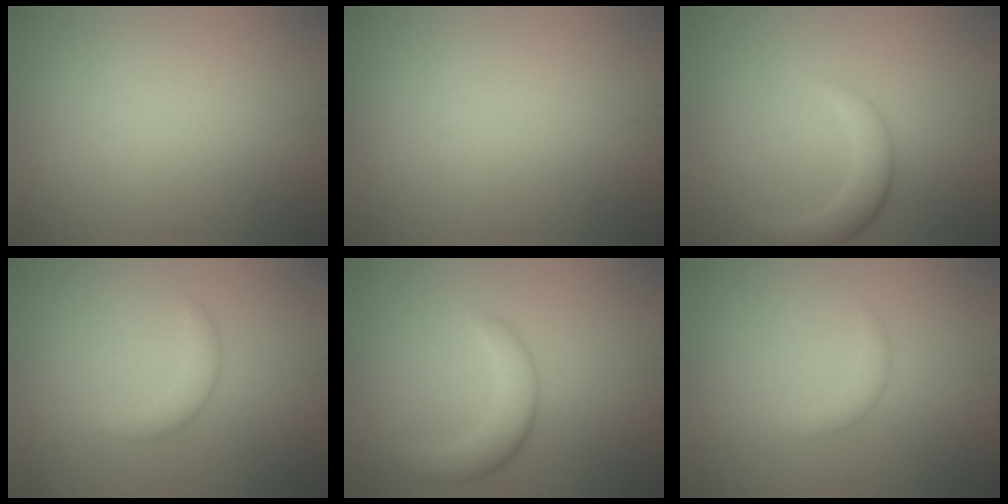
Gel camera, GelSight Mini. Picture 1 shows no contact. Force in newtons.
{"total": 0.0}
{"total": 2.4, "press": 2.4, "slide": 0.1}
{"total": 2.1, "press": 2.1, "slide": 0.2}
{"total": 3.0, "press": 3.0, "slide": 0.2}
{"total": 1.4, "press": 1.4, "slide": 0.2}